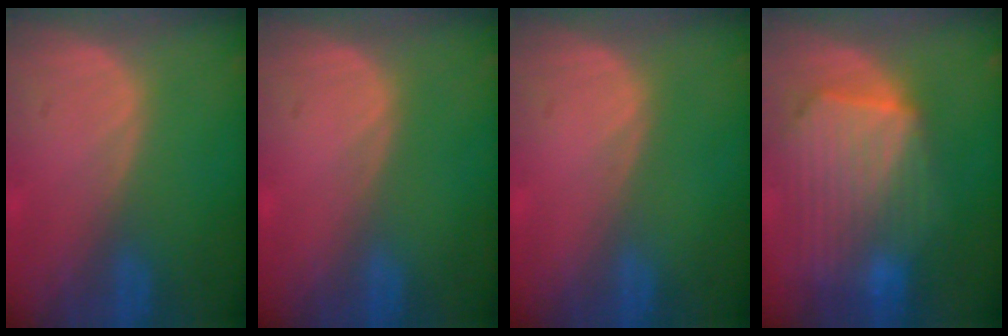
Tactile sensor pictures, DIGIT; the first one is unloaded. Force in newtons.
{"total": 0.0}
{"total": 0.0}
{"total": 10.7, "press": 9.3, "slide": 5.2}